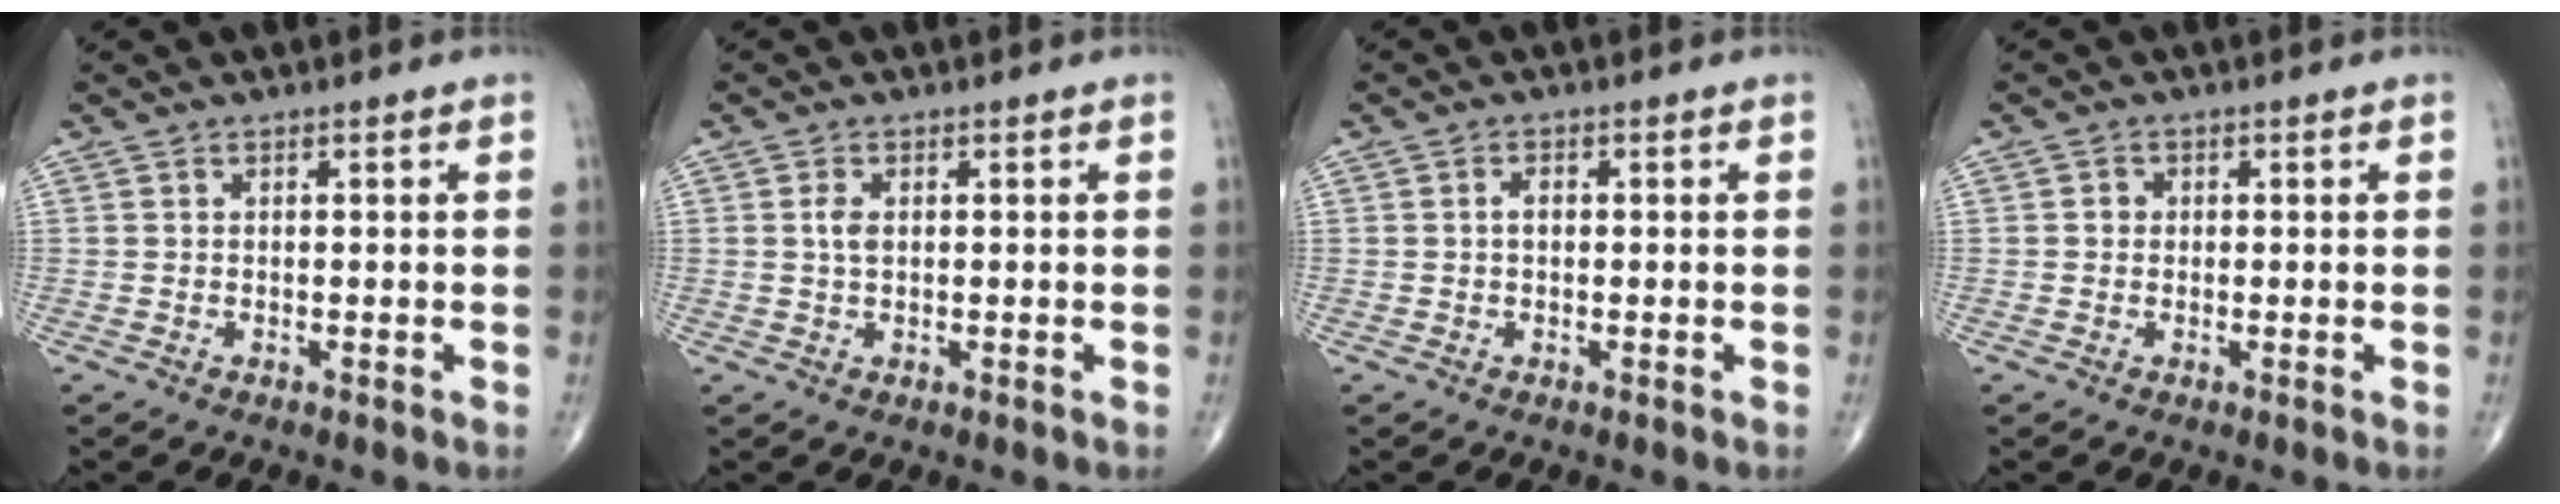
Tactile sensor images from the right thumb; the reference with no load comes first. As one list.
[{"total": 2.1, "force": [0.4, 1.2, 1.7], "torque": [-0.036, 0.001, 0.008]}, {"total": 1.5, "force": [0.0, 0.9, 1.2], "torque": [-0.019, 0.005, -0.001]}, {"total": 1.4, "force": [0.0, 1.3, 0.5], "torque": [0.000, 0.004, -0.002]}]